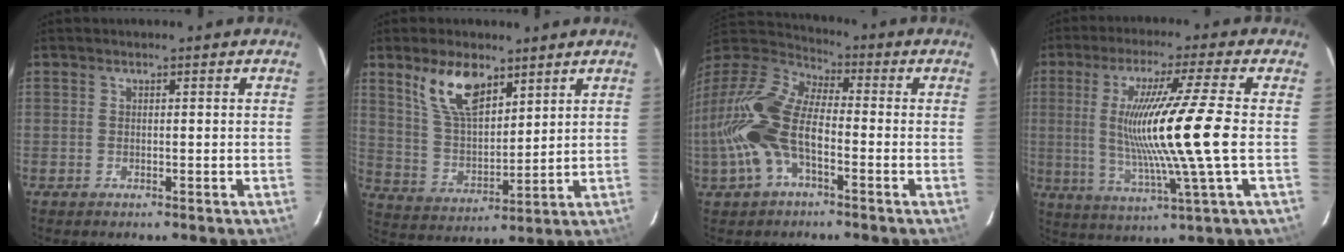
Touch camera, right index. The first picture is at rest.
{"total": 11.2, "force": [7.0, 5.0, 7.2], "torque": [-0.136, 0.010, 0.143]}
{"total": 19.1, "force": [-5.0, 9.3, 16.0], "torque": [-0.333, -0.006, -0.106]}
{"total": 16.1, "force": [0.2, -1.5, 16.1], "torque": [-0.282, -0.021, 0.014]}